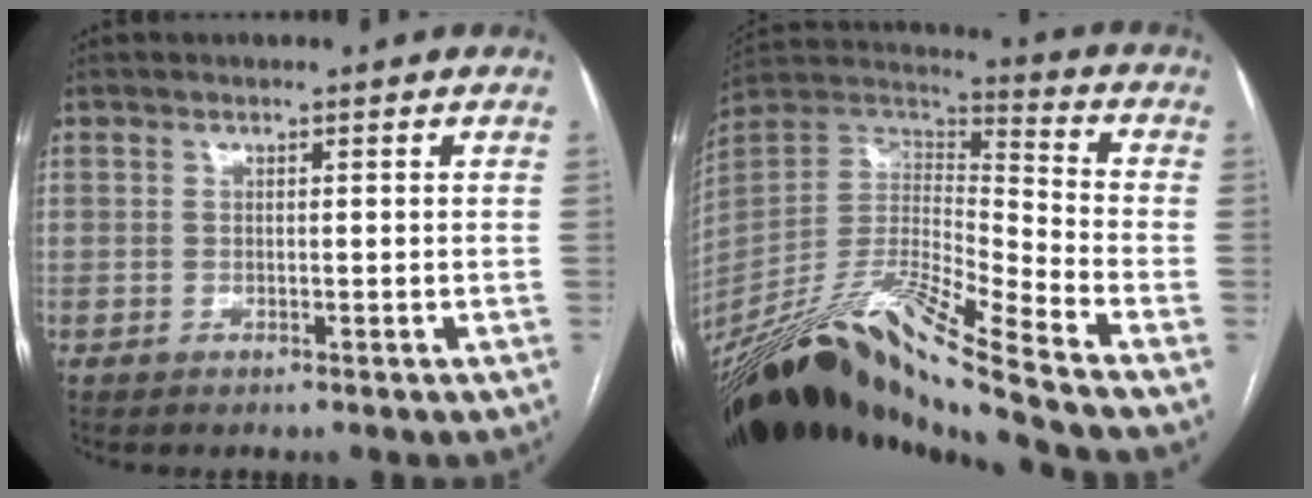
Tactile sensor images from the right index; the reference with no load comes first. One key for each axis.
{"total": 23.2, "fx": -18.7, "fy": -1.0, "fz": 13.6, "tx": -0.292, "ty": -0.011, "tz": -0.349}